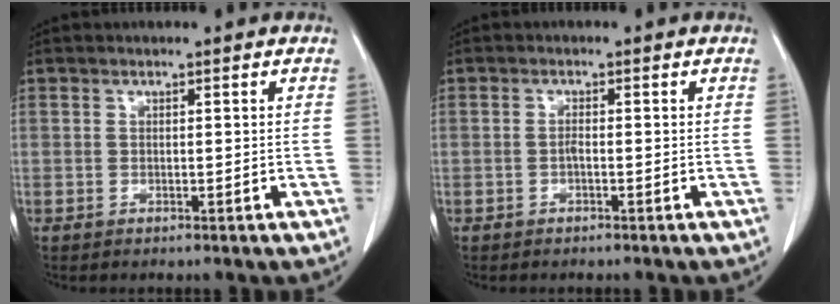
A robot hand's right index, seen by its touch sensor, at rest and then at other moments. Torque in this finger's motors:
{"motor_torque": [0.24, -0.15, 0.14, 0.04]}